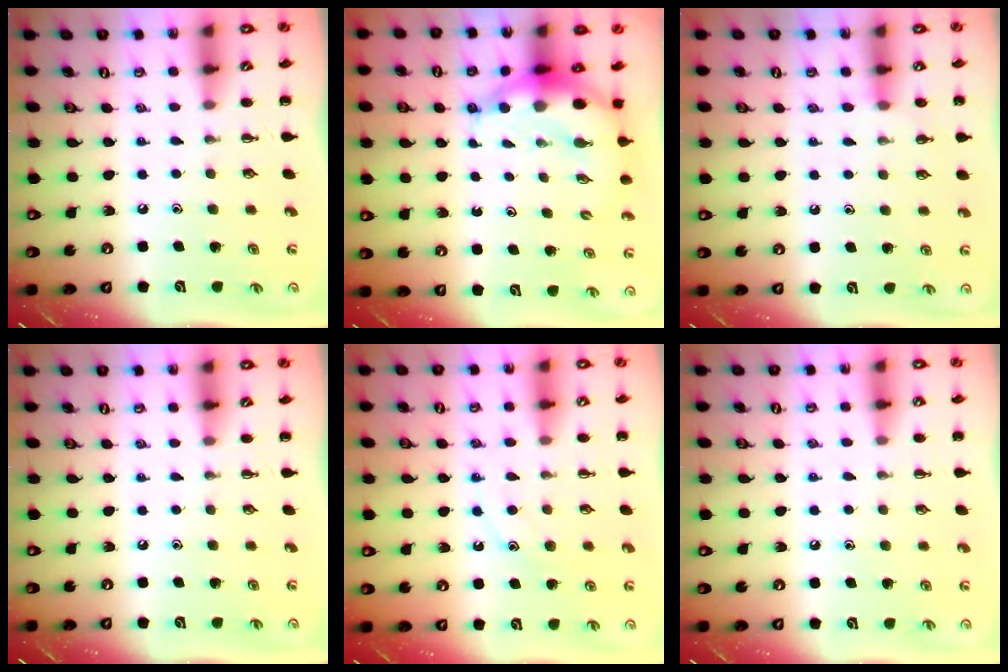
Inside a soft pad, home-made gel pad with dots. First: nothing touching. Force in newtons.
{"total": 8.5, "press": 8.2, "slide": 2.1}
{"total": 6.1, "press": 5.9, "slide": 1.5}
{"total": 0.0}
{"total": 10.6, "press": 10.5, "slide": 0.7}
{"total": 6.7, "press": 6.4, "slide": 2.1}